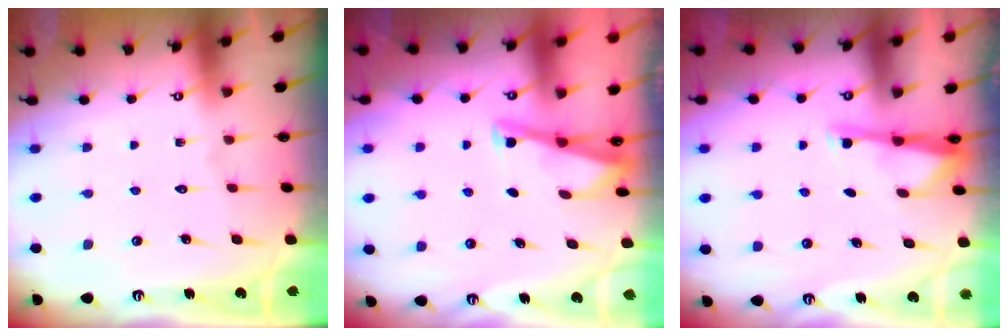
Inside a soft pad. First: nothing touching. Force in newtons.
{"total": 2.9, "press": 2.9, "slide": 0.2}
{"total": 3.9, "press": 3.7, "slide": 1.1}